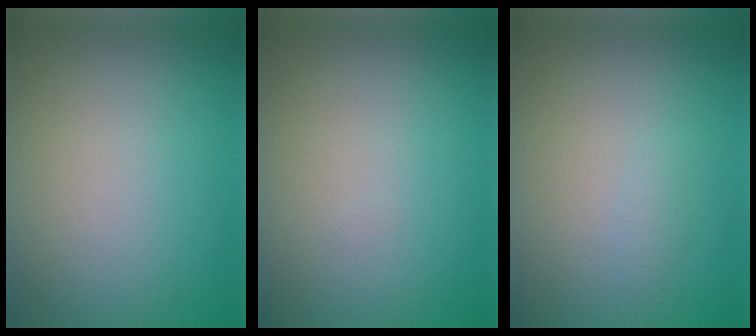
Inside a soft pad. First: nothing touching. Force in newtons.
{"total": 0.0}
{"total": 0.6, "press": 0.6, "slide": 0.0}